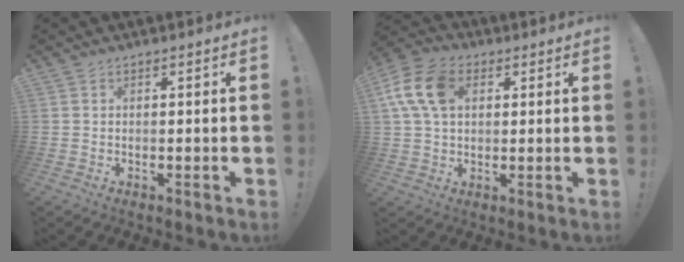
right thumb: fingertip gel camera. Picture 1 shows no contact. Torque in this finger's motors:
{"motor_torque": [1.60, 1.63, 0.06, 0.06, 0.08]}